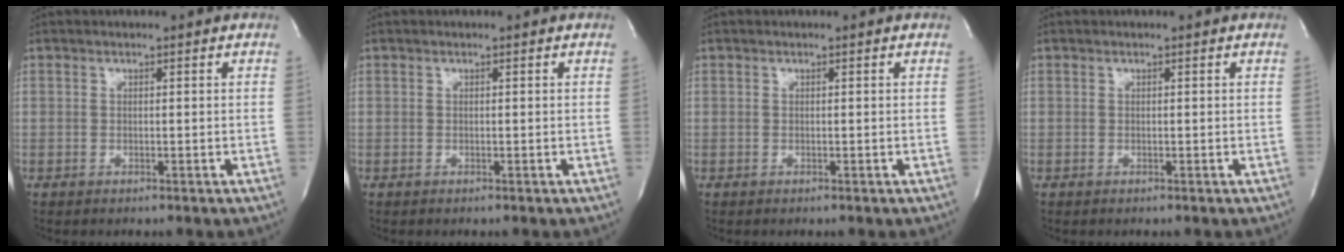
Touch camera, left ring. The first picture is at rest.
{"total": 0.0}
{"total": 0.0}
{"total": 0.0}